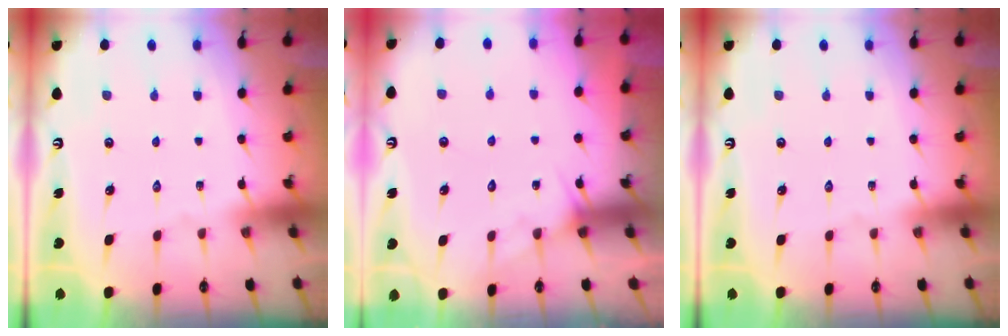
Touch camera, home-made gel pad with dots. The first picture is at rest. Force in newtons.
{"total": 6.0, "press": 5.9, "slide": 0.5}
{"total": 0.0}